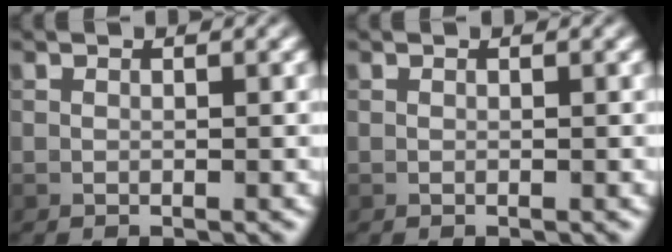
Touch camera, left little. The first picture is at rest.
{"total": 0.0}